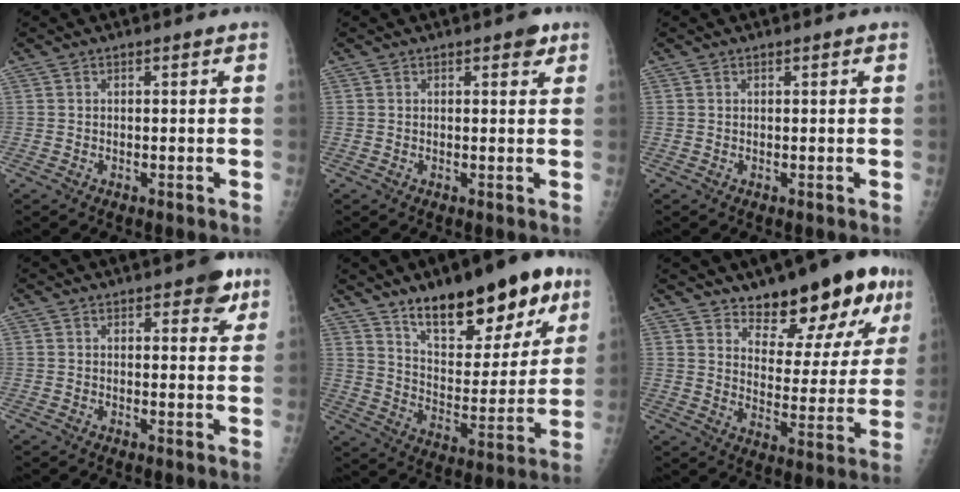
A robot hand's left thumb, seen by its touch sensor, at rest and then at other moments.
{"total": 2.2, "force": [1.3, 1.1, 1.4], "torque": [-0.006, -0.003, 0.013]}
{"total": 0.0}
{"total": 4.7, "force": [2.7, 2.3, 3.1], "torque": [-0.012, -0.009, 0.027]}
{"total": 22.5, "force": [13.9, 9.4, 15.0], "torque": [-0.168, -0.061, 0.222]}
{"total": 17.2, "force": [11.7, 6.3, 10.9], "torque": [-0.098, -0.080, 0.174]}